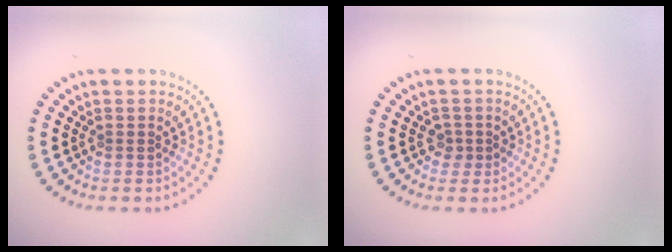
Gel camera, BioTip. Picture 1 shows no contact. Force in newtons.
{"total": 1.2, "press": 0.9, "slide": 0.8}